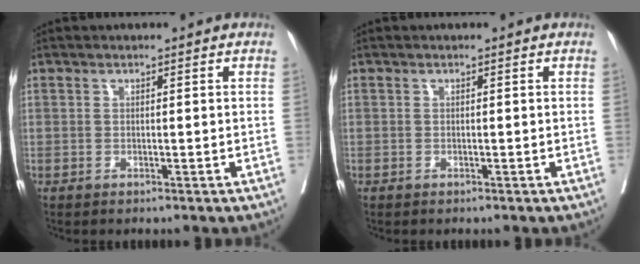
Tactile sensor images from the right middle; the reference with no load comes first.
{"total": 0.0}